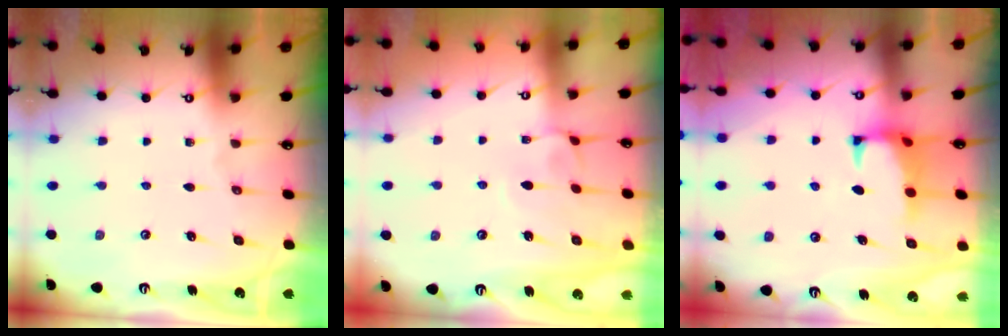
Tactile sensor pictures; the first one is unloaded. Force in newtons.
{"total": 2.9, "press": 2.9, "slide": 0.2}
{"total": 0.7, "press": 0.0, "slide": 0.7}